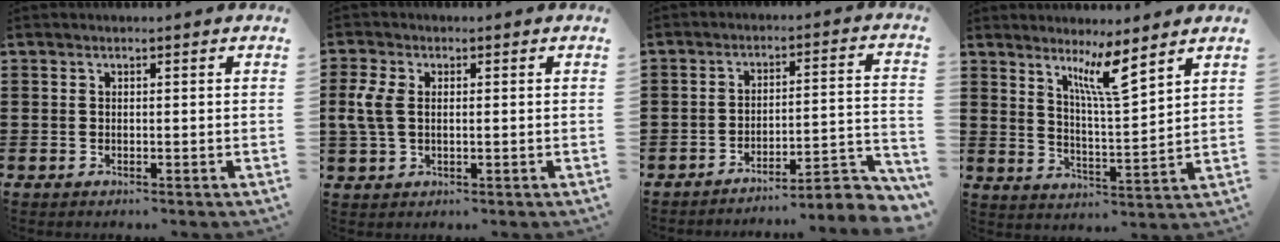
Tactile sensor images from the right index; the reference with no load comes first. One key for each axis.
{"total": 4.6, "fx": 0.4, "fy": 2.7, "fz": 3.7, "tx": -0.098, "ty": 0.003, "tz": -0.001}
{"total": 4.6, "fx": -4.2, "fy": 0.1, "fz": 1.9, "tx": -0.032, "ty": -0.013, "tz": -0.087}
{"total": 7.5, "fx": 5.2, "fy": 0.4, "fz": 5.4, "tx": -0.111, "ty": -0.019, "tz": 0.087}